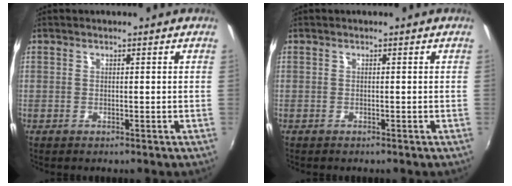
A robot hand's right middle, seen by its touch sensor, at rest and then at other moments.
{"total": 0.0}